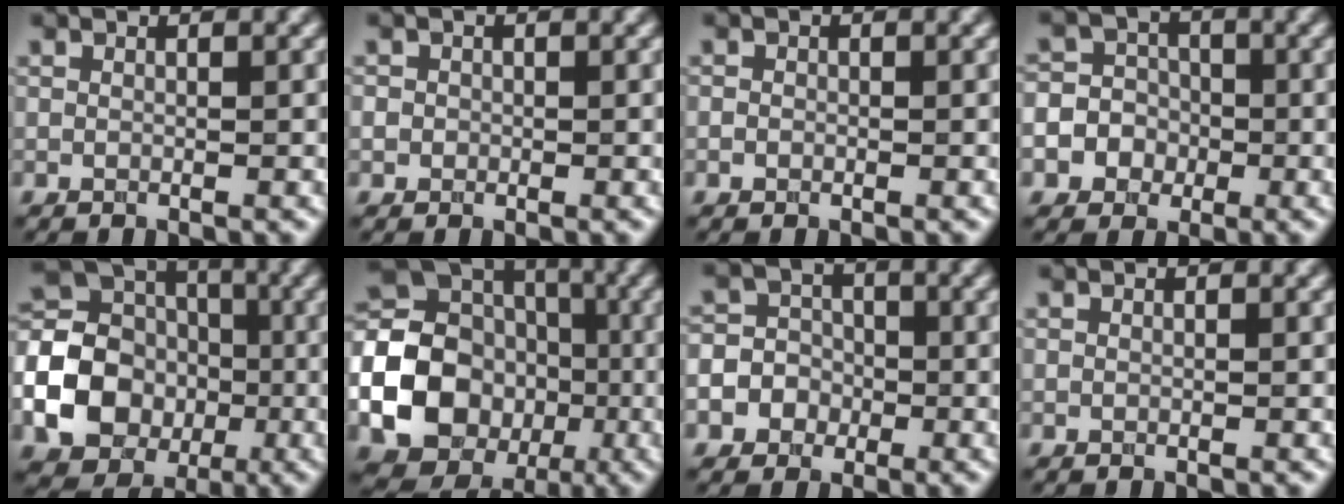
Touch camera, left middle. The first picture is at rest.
{"total": 1.0, "force": [0.0, 1.0, 0.2], "torque": [0.004, -0.004, -0.002]}
{"total": 0.5, "force": [-0.2, 0.4, 0.1], "torque": [0.000, -0.003, -0.004]}
{"total": 8.7, "force": [-3.2, 7.9, 1.7], "torque": [-0.039, -0.012, -0.083]}
{"total": 13.6, "force": [-2.9, 11.8, 6.0], "torque": [-0.125, -0.013, -0.077]}
{"total": 22.5, "force": [-5.6, 20.3, 7.8], "torque": [-0.192, -0.023, -0.128]}
{"total": 7.8, "force": [-3.1, 7.0, 1.6], "torque": [-0.025, -0.005, -0.083]}
{"total": 0.0}